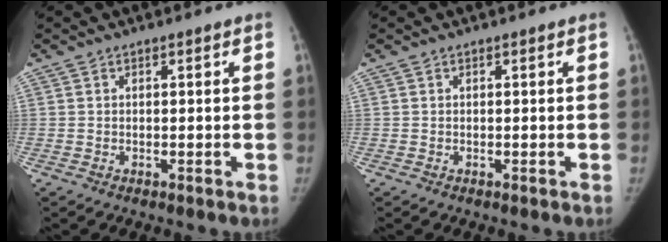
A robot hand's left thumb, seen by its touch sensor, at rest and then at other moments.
{"total": 0.0}